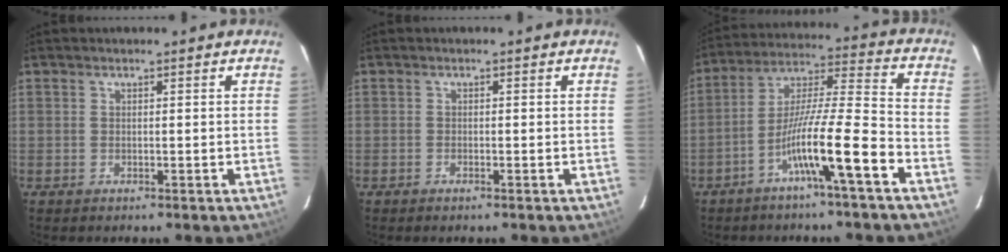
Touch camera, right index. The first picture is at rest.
{"total": 0.7, "force": [-0.6, 0.2, 0.4], "torque": [-0.012, -0.001, -0.007]}
{"total": 12.3, "force": [-6.2, -0.6, 10.6], "torque": [-0.193, 0.007, -0.115]}